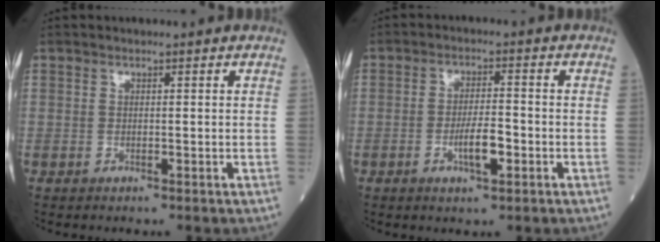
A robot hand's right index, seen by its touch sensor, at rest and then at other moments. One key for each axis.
{"total": 4.8, "fx": -1.8, "fy": 1.0, "fz": 4.3, "tx": -0.077, "ty": 0.000, "tz": -0.032}